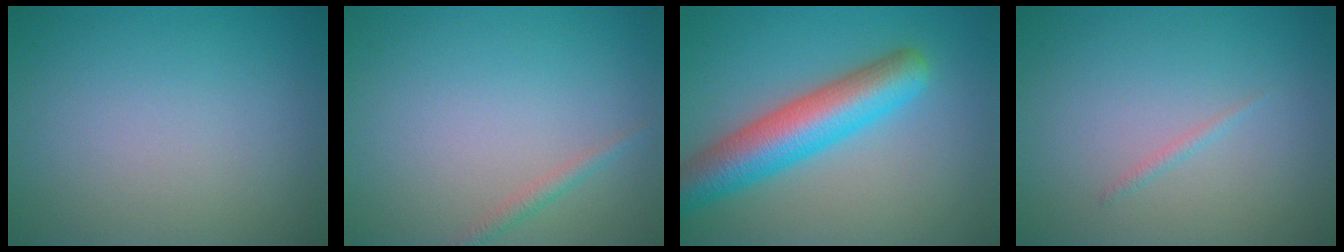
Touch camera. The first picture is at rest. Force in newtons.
{"total": 1.0, "press": 1.0, "slide": 0.0}
{"total": 7.4, "press": 7.4, "slide": 0.2}
{"total": 0.6, "press": 0.6, "slide": 0.1}